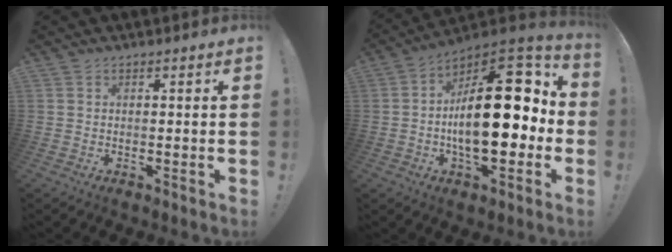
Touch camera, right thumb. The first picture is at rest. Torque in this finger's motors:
{"motor_torque": [2.45, 2.51, 2.28, -0.49, 0.21]}